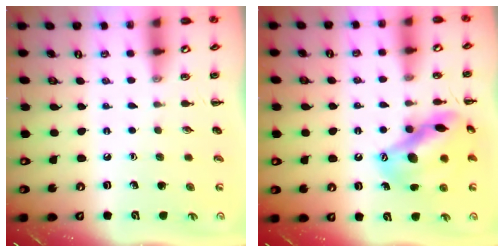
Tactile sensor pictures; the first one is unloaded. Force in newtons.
{"total": 15.5, "press": 15.0, "slide": 3.9}